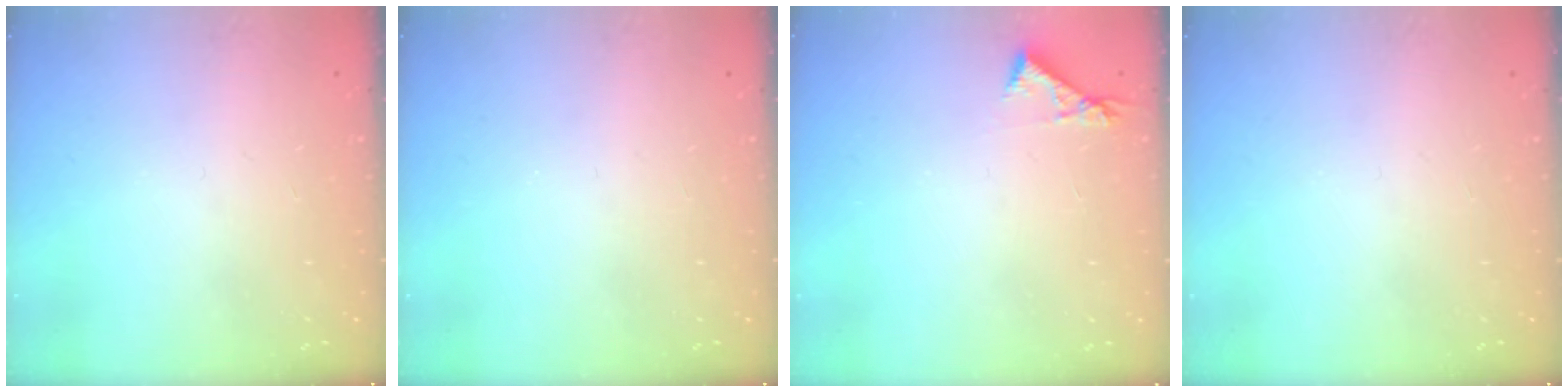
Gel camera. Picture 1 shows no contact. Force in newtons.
{"total": 0.0}
{"total": 4.7, "press": 4.7, "slide": 0.4}
{"total": 0.0}